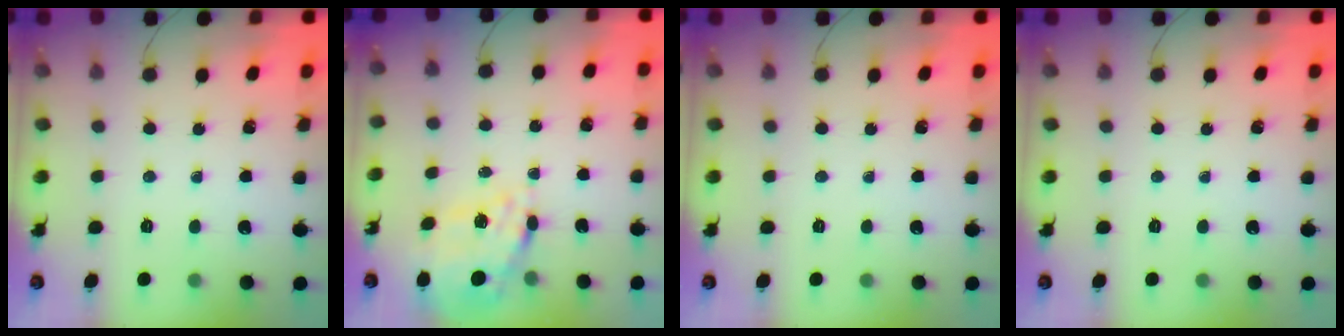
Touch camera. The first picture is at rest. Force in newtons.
{"total": 17.7, "press": 17.3, "slide": 3.8}
{"total": 0.0}
{"total": 0.0}